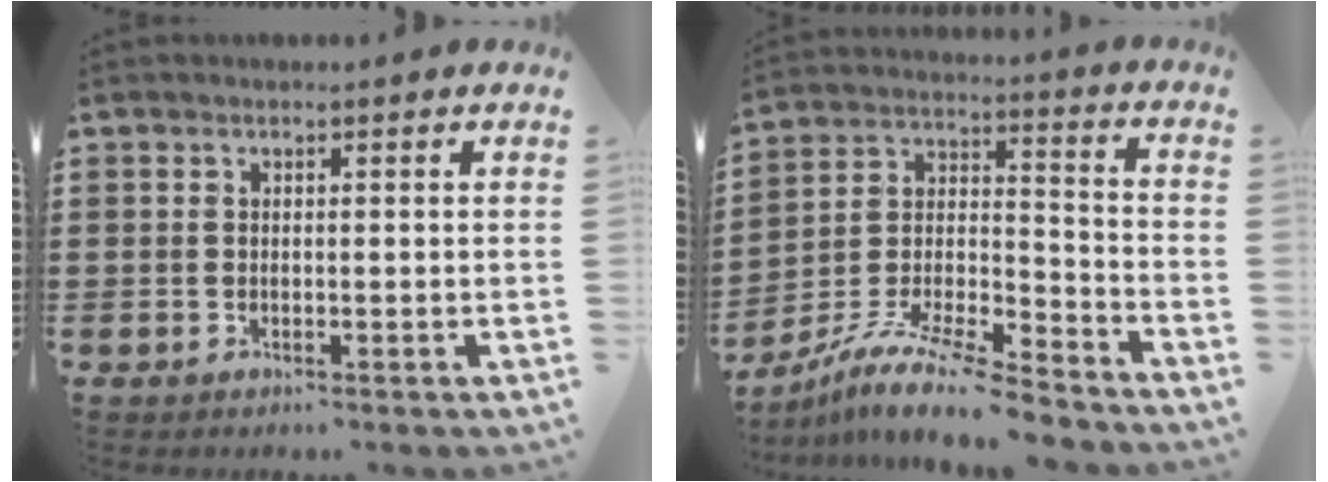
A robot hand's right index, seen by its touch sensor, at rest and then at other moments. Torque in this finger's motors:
{"motor_torque": [0.32, 0.87, -0.51, -0.18]}